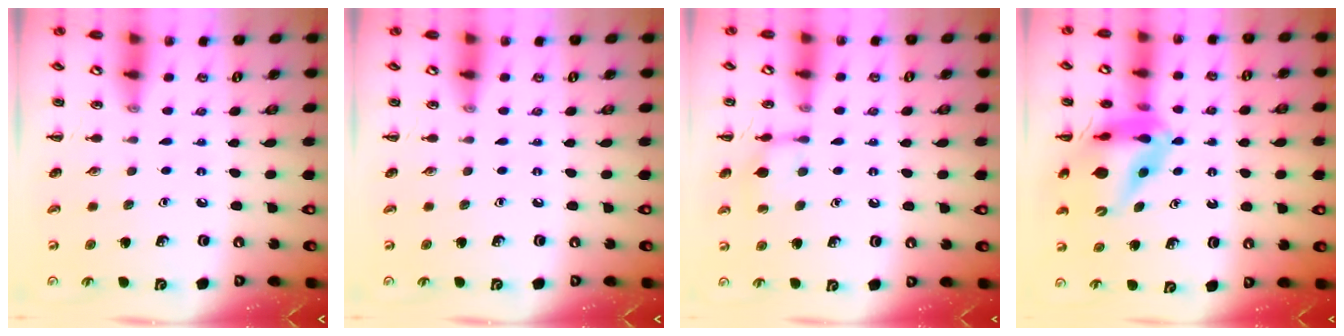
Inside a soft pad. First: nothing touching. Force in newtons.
{"total": 0.0}
{"total": 9.6, "press": 9.5, "slide": 1.5}
{"total": 13.3, "press": 12.6, "slide": 4.0}